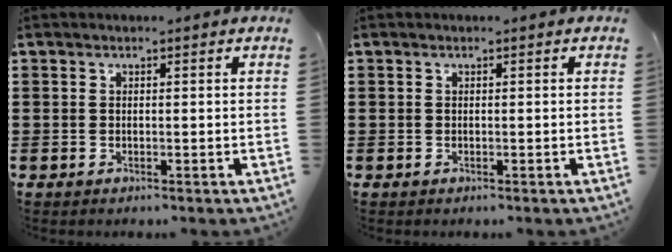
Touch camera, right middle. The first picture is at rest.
{"total": 0.0}